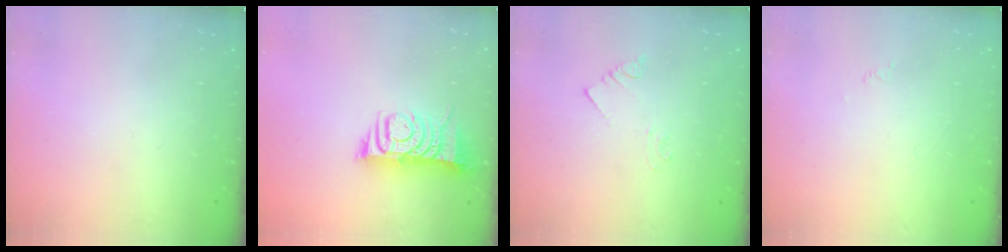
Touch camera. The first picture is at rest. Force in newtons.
{"total": 7.9, "press": 7.9, "slide": 1.0}
{"total": 2.1, "press": 2.1, "slide": 0.3}
{"total": 1.7, "press": 1.6, "slide": 0.4}